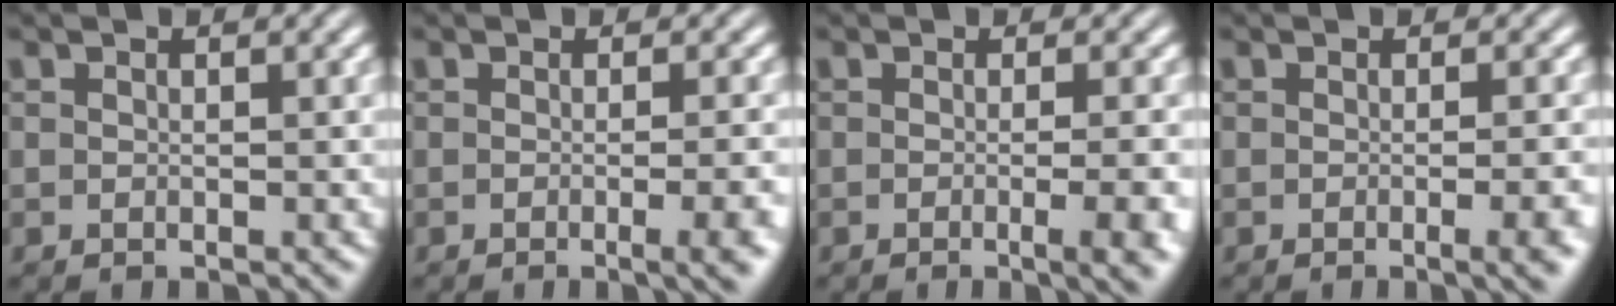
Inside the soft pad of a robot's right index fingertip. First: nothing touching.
{"total": 2.9, "force": [-1.4, -0.2, 2.5], "torque": [-0.028, -0.002, -0.021]}
{"total": 3.3, "force": [-1.4, -0.1, 3.0], "torque": [-0.036, -0.006, -0.021]}
{"total": 2.5, "force": [-1.2, -0.2, 2.1], "torque": [-0.027, -0.001, -0.018]}